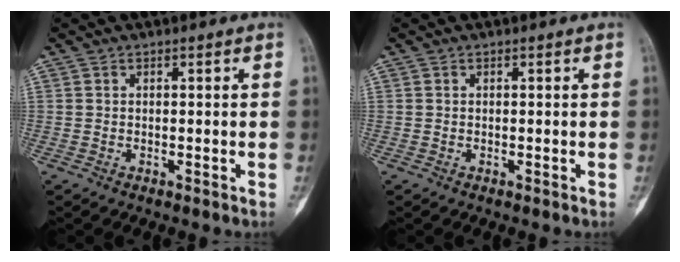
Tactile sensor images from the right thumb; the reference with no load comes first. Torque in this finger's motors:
{"motor_torque": [0.31, 0.02, 0.20, -0.02, 0.03]}